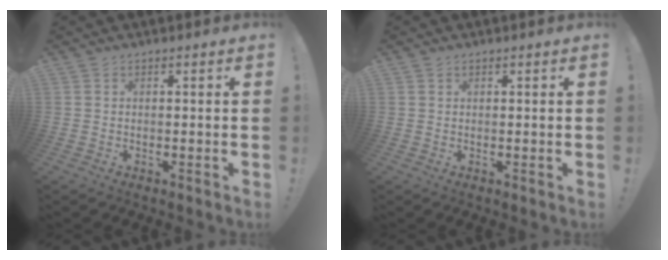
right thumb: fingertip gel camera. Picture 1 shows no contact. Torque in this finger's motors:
{"motor_torque": [-0.06, -0.13, -0.33, 0.25, 0.04]}